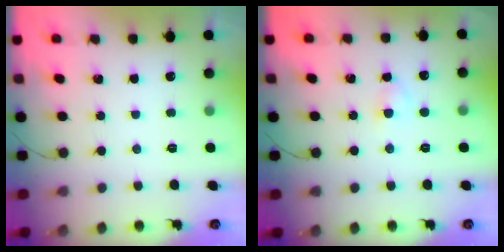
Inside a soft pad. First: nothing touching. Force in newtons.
{"total": 2.4, "press": 2.3, "slide": 0.9}